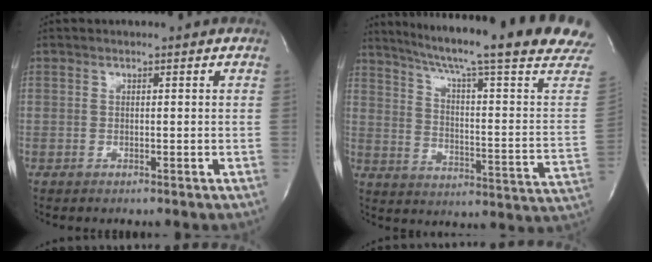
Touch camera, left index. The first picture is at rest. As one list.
[{"total": 26.3, "force": [20.7, -0.5, 16.2], "torque": [-0.250, -0.052, 0.271]}]